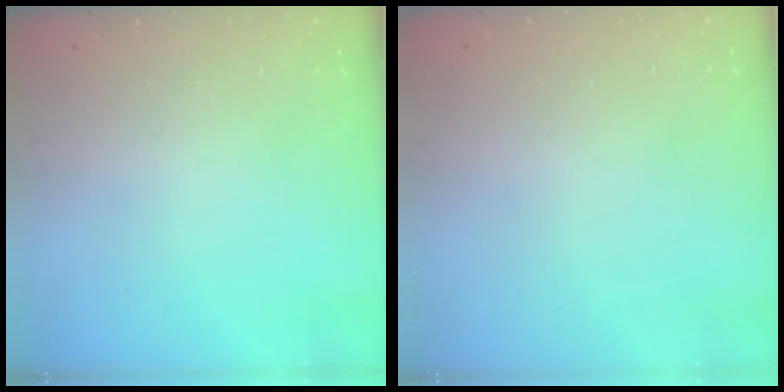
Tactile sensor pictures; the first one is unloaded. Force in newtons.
{"total": 0.0}